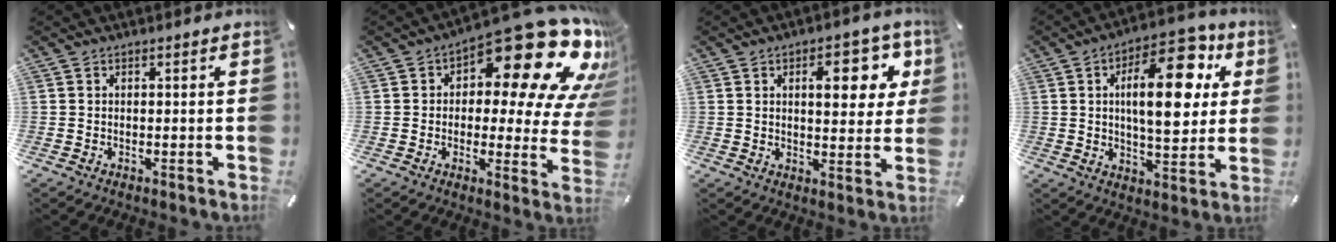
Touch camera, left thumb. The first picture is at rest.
{"total": 22.6, "force": [12.1, 9.6, 16.5], "torque": [-0.215, -0.090, 0.199]}
{"total": 11.8, "force": [4.6, 5.7, 9.3], "torque": [-0.116, -0.011, 0.069]}
{"total": 18.5, "force": [5.4, 8.7, 15.5], "torque": [-0.218, -0.011, 0.083]}